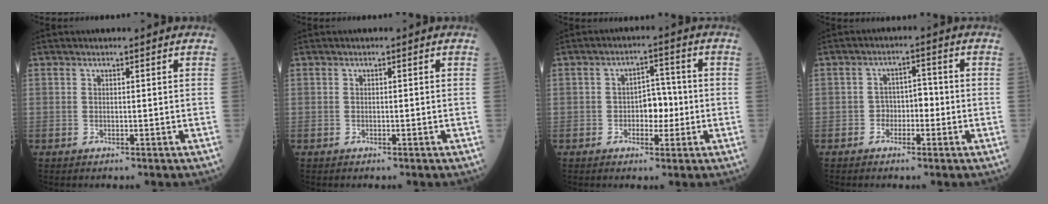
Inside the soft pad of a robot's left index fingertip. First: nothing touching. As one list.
[{"total": 0.0}, {"total": 4.5, "force": [-1.0, 2.6, 3.5], "torque": [-0.047, 0.010, -0.020]}, {"total": 3.1, "force": [-1.3, 2.0, 2.1], "torque": [-0.023, 0.011, -0.028]}]